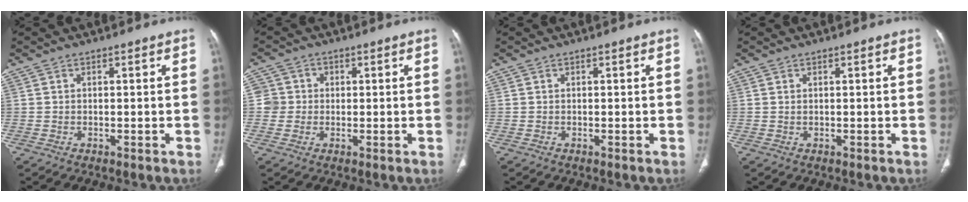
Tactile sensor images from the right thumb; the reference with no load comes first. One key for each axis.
{"total": 5.0, "fx": 0.2, "fy": 5.0, "fz": 0.5, "tx": 0.024, "ty": 0.011, "tz": -0.001}
{"total": 0.0}
{"total": 0.0}